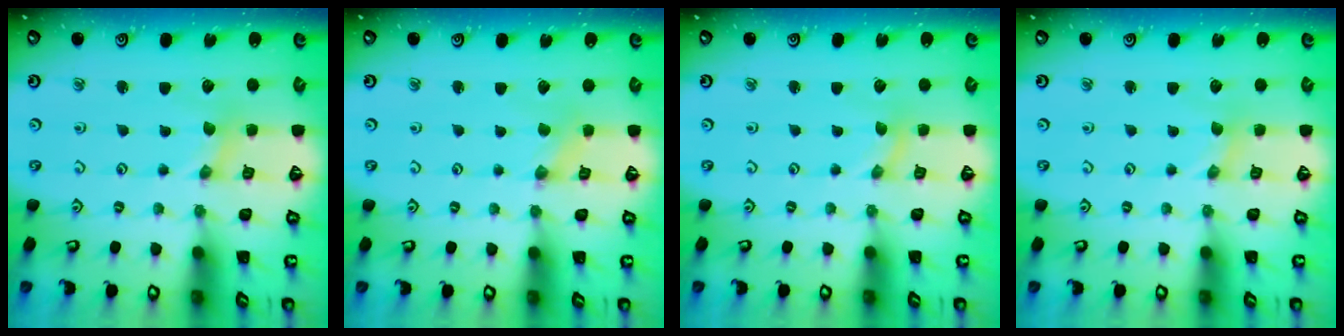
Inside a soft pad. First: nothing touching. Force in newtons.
{"total": 0.0}
{"total": 0.0}
{"total": 0.0}